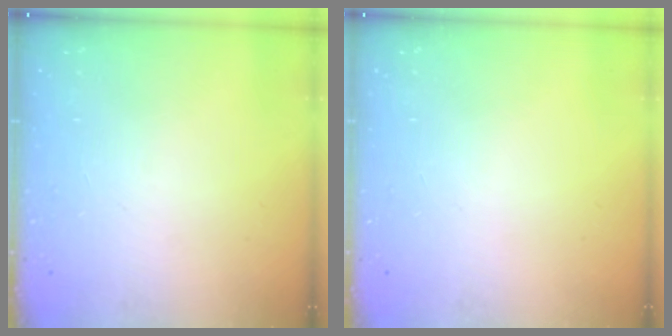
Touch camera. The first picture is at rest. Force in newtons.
{"total": 0.0}